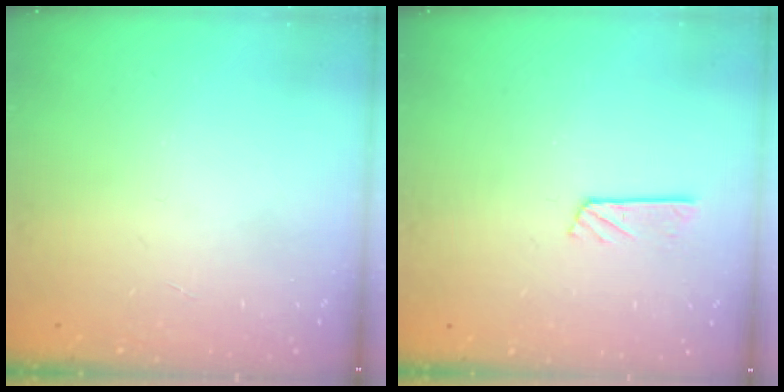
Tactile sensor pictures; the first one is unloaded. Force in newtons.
{"total": 2.8, "press": 2.8, "slide": 0.2}